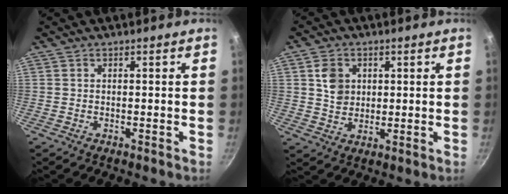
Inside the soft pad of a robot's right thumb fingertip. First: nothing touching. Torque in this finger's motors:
{"motor_torque": [0.62, 0.97, 0.07, 0.13, 0.17]}